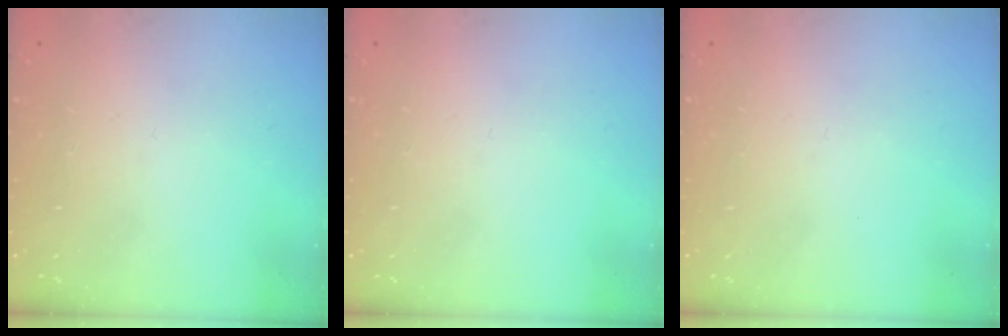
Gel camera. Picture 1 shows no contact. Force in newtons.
{"total": 0.0}
{"total": 0.0}